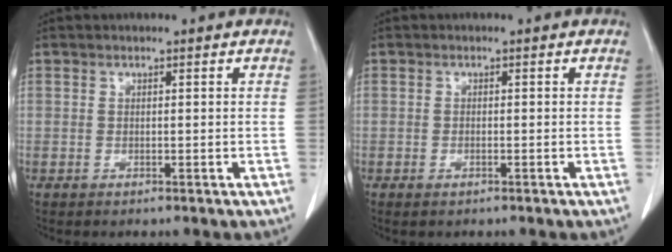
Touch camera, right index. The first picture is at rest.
{"total": 0.8, "force": [-0.6, 0.2, 0.5], "torque": [-0.012, -0.001, -0.007]}